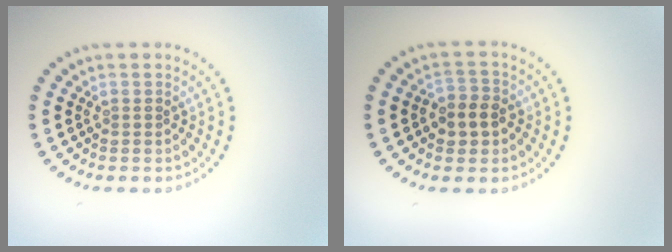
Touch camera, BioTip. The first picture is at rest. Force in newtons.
{"total": 2.8, "press": 2.7, "slide": 0.7}